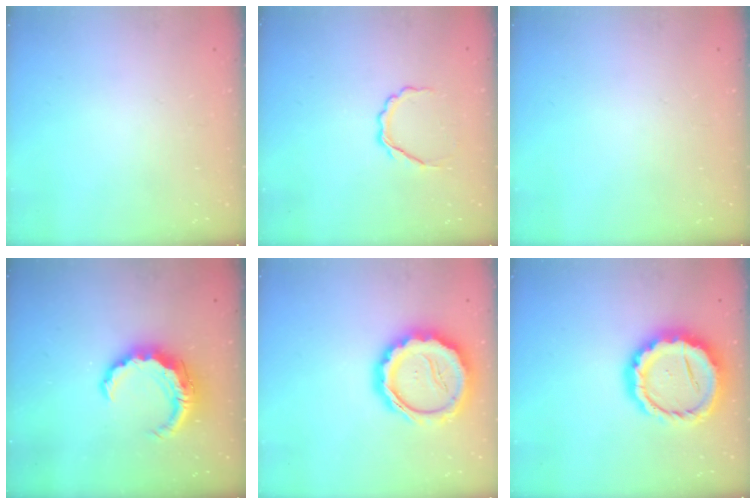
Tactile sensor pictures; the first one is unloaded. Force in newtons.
{"total": 4.7, "press": 4.6, "slide": 1.3}
{"total": 0.0}
{"total": 10.0, "press": 9.9, "slide": 1.3}
{"total": 19.7, "press": 19.4, "slide": 3.8}
{"total": 17.2, "press": 16.9, "slide": 3.3}